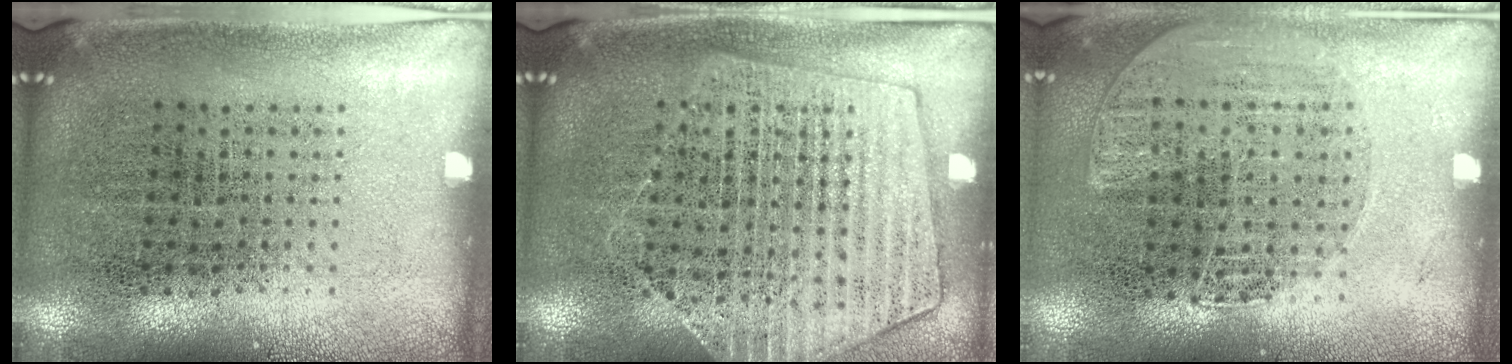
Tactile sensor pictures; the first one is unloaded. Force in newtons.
{"total": 1.5, "press": 1.5, "slide": 0.2}
{"total": 1.3, "press": 1.3, "slide": 0.1}